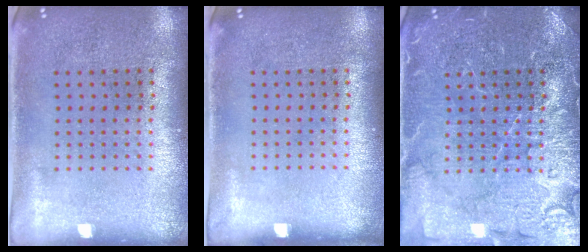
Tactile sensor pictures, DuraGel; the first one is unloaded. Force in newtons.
{"total": 0.0}
{"total": 6.5, "press": 6.4, "slide": 1.0}